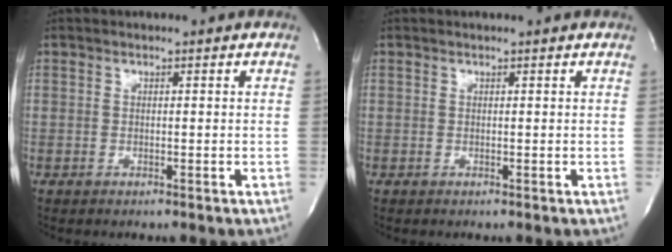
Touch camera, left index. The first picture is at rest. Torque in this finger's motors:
{"motor_torque": [0.06, -0.04, -0.04, 0.00]}